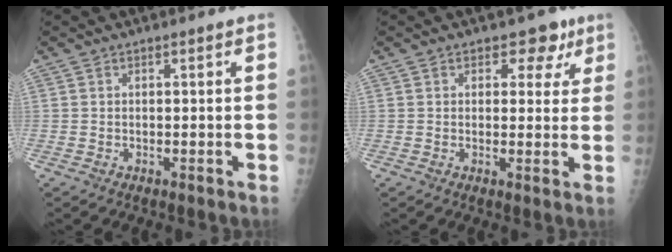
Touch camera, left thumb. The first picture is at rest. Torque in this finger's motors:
{"motor_torque": [0.05, 0.16, -0.28, -0.08, 0.01]}